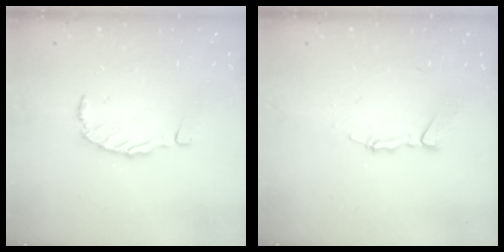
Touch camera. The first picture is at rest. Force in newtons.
{"total": 4.5, "press": 4.5, "slide": 0.2}